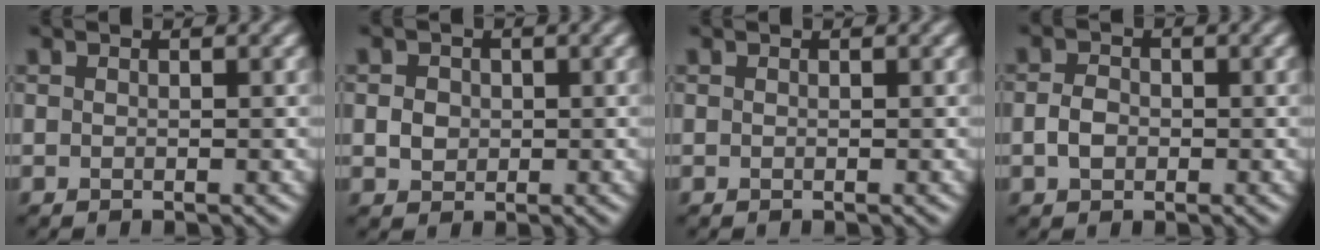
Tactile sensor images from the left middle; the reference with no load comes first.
{"total": 1.8, "force": [0.0, 1.6, 0.8], "torque": [-0.013, -0.003, -0.001]}
{"total": 0.0}
{"total": 2.2, "force": [-0.4, 1.7, 1.4], "torque": [-0.028, 0.000, -0.013]}